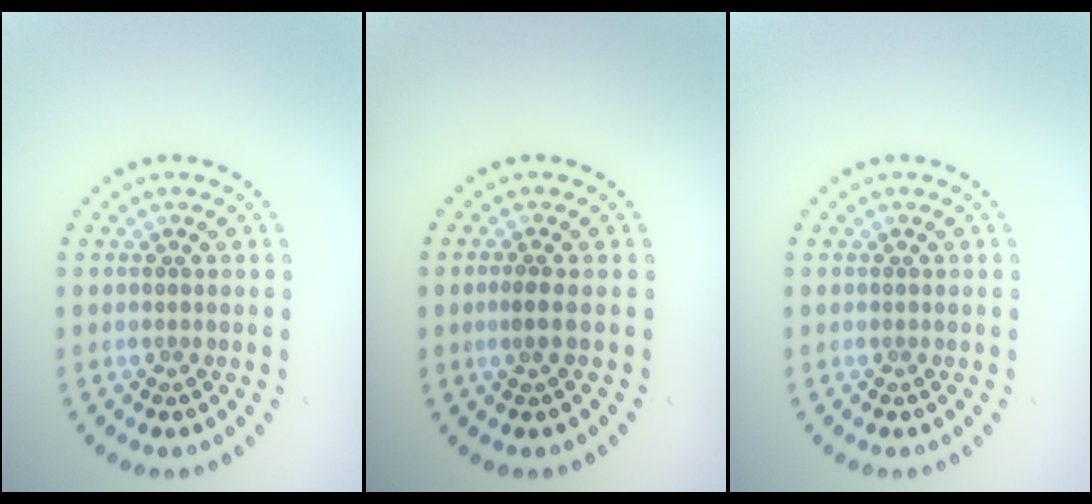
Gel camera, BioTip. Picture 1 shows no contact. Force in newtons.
{"total": 1.3, "press": 0.9, "slide": 0.9}
{"total": 0.0}